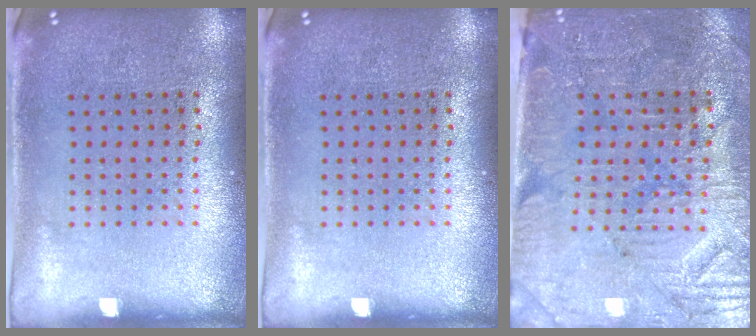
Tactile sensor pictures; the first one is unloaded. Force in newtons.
{"total": 0.0}
{"total": 3.8, "press": 3.5, "slide": 1.5}